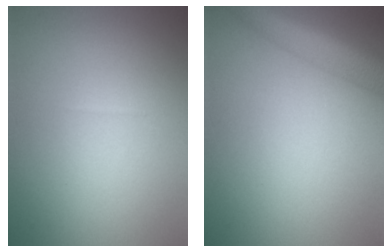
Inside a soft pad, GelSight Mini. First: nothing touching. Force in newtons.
{"total": 5.0, "press": 5.0, "slide": 0.2}